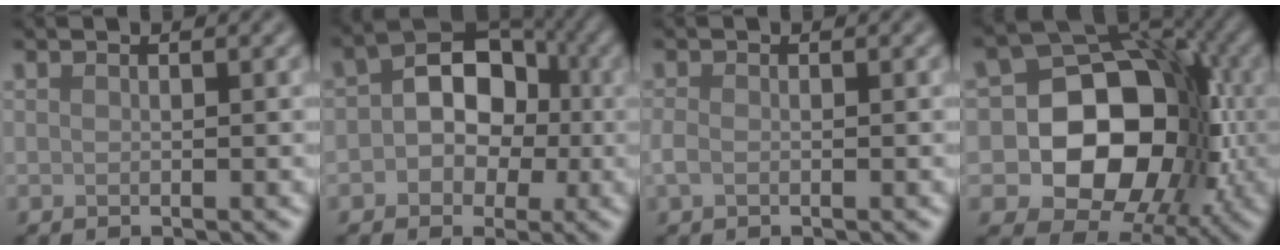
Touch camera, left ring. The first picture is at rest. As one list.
[{"total": 6.9, "force": [-0.3, 5.4, 4.4], "torque": [-0.034, 0.012, -0.021]}, {"total": 1.1, "force": [-0.4, 0.7, 0.8], "torque": [-0.022, -0.002, -0.012]}, {"total": 14.6, "force": [-2.2, 11.6, 8.6], "torque": [-0.093, 0.010, -0.069]}]